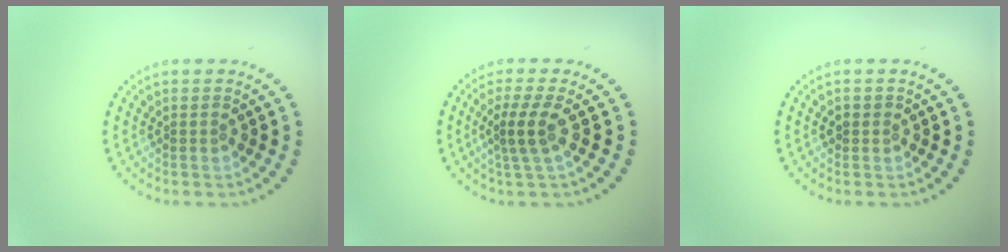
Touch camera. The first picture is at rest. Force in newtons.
{"total": 2.7, "press": 2.1, "slide": 1.7}
{"total": 1.0, "press": 1.0, "slide": 0.3}